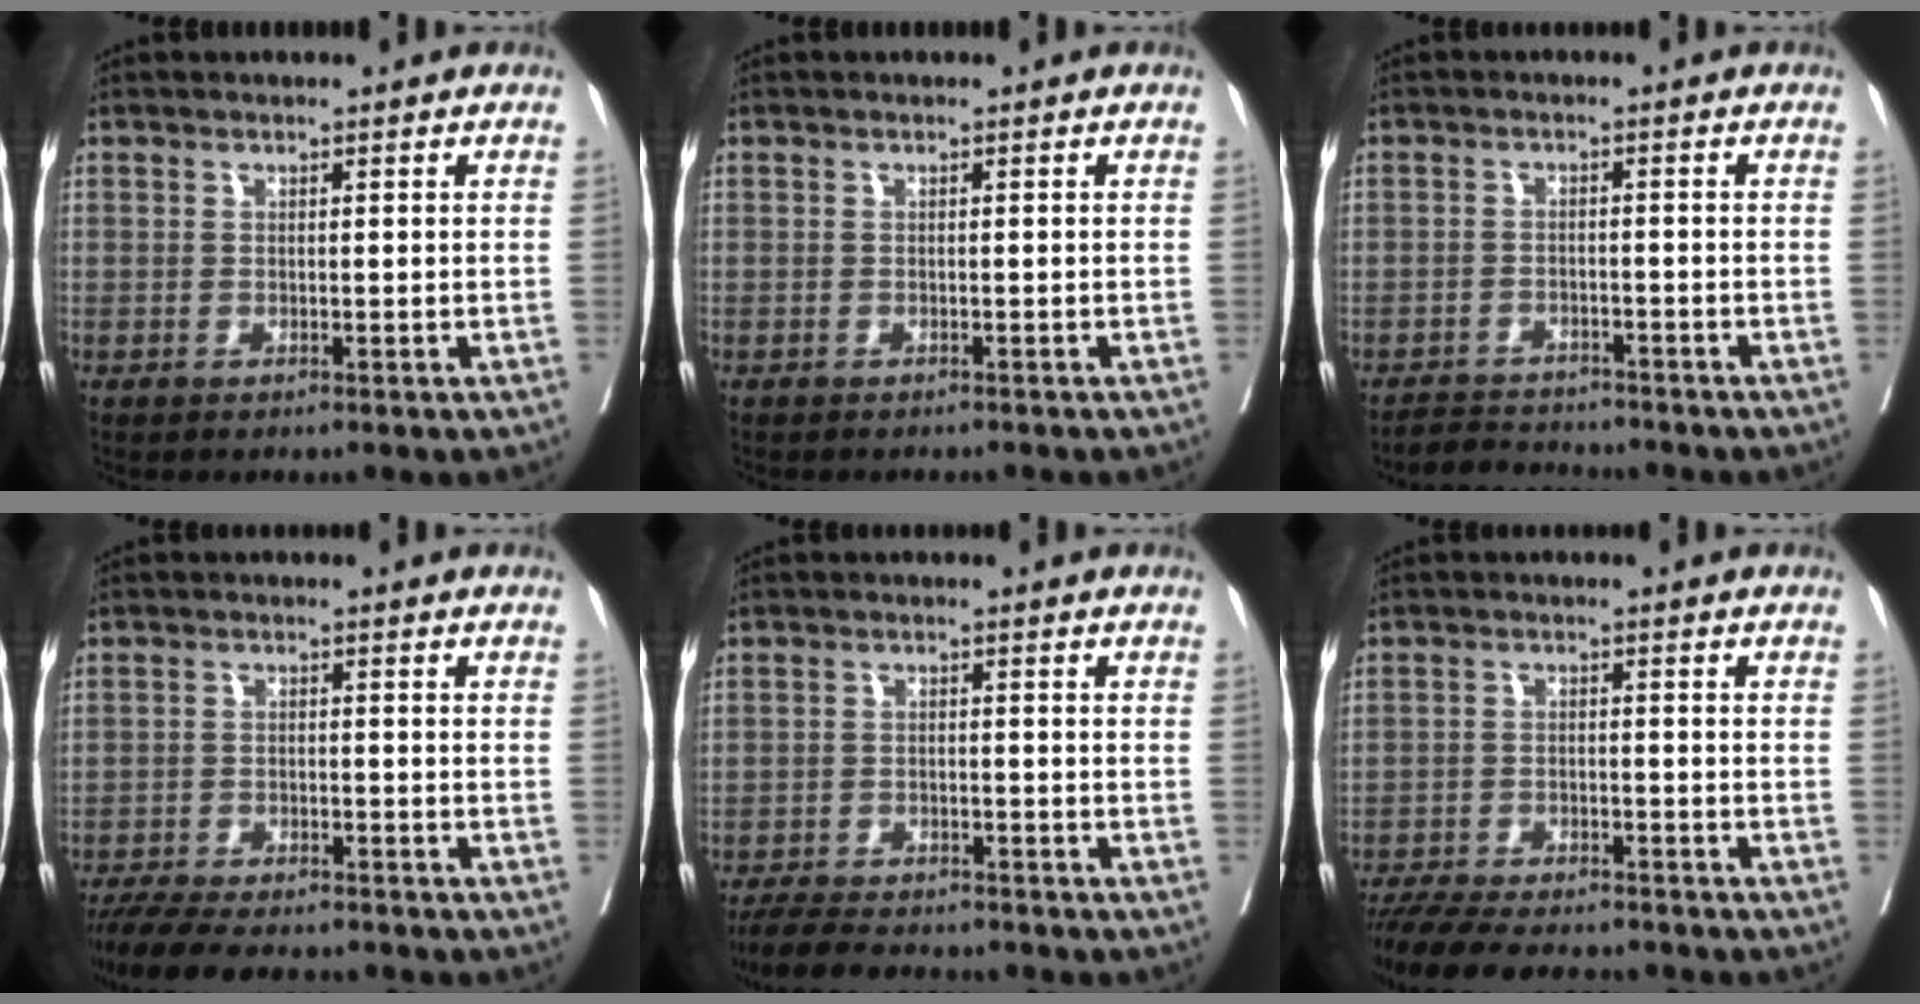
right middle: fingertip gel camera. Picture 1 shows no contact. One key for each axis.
{"total": 2.6, "fx": -2.5, "fy": 0.5, "fz": 0.7, "tx": -0.016, "ty": -0.005, "tz": -0.031}
{"total": 4.9, "fx": -4.8, "fy": 1.0, "fz": 0.3, "tx": -0.008, "ty": -0.012, "tz": -0.080}
{"total": 13.3, "fx": -11.9, "fy": 2.7, "fz": 5.4, "tx": -0.103, "ty": -0.014, "tz": -0.173}
{"total": 10.7, "fx": -9.7, "fy": 2.3, "fz": 3.8, "tx": -0.067, "ty": -0.011, "tz": -0.145}
{"total": 14.7, "fx": -13.2, "fy": 3.0, "fz": 5.8, "tx": -0.114, "ty": -0.013, "tz": -0.192}